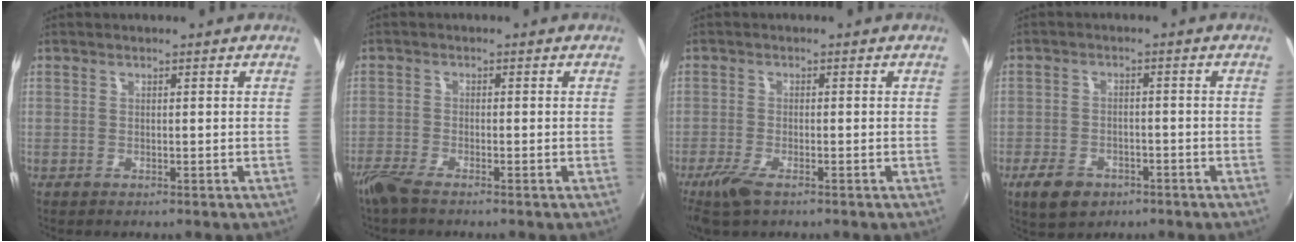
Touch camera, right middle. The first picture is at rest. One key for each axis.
{"total": 3.9, "fx": -3.2, "fy": 0.5, "fz": 2.0, "tx": -0.059, "ty": -0.012, "tz": -0.067}
{"total": 4.7, "fx": -3.1, "fy": 1.2, "fz": 3.3, "tx": -0.084, "ty": -0.015, "tz": -0.061}
{"total": 7.3, "fx": -4.5, "fy": 4.4, "fz": 3.6, "tx": -0.096, "ty": -0.007, "tz": -0.073}